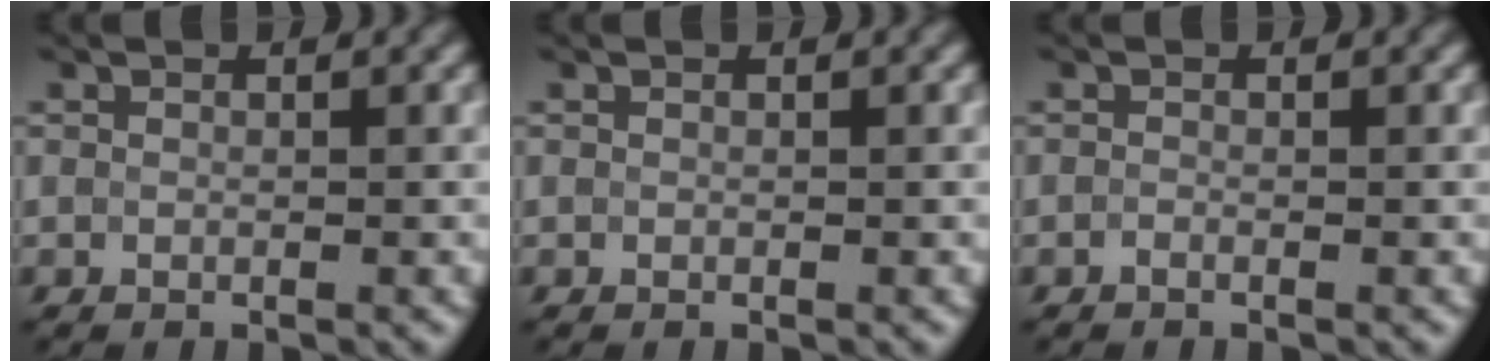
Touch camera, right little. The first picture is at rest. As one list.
[{"total": 0.0}, {"total": 0.7, "force": [-0.7, -0.1, -0.3], "torque": [0.001, -0.002, -0.013]}]